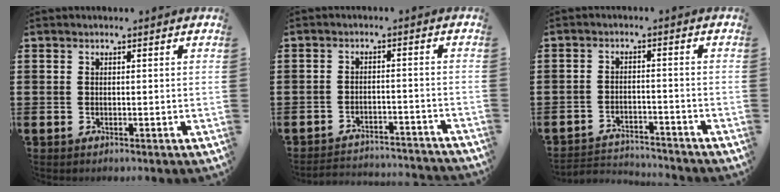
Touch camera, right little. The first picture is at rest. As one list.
[{"total": 2.8, "force": [-2.8, 0.1, 0.0], "torque": [-0.005, 0.004, -0.061]}, {"total": 2.7, "force": [-2.7, 0.3, 0.0], "torque": [-0.006, 0.003, -0.059]}]